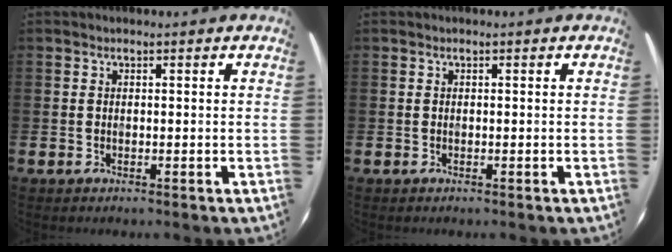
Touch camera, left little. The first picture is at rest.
{"total": 0.0}